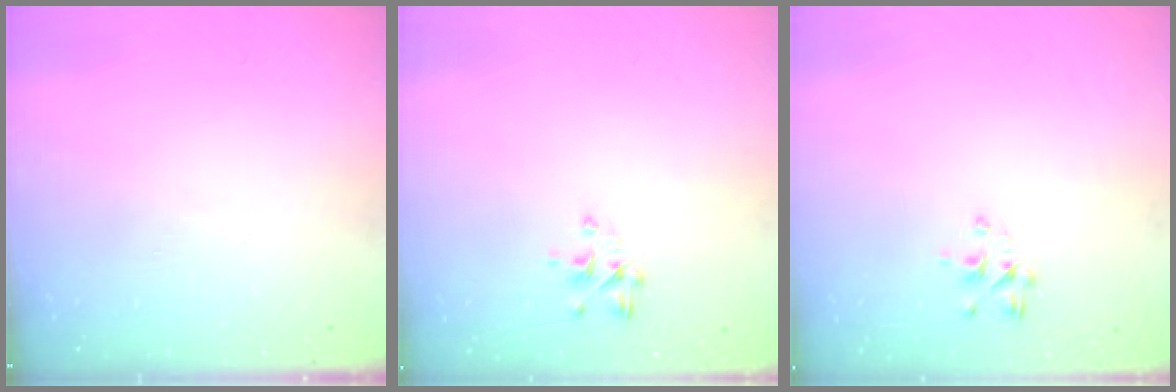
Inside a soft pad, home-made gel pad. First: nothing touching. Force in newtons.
{"total": 2.3, "press": 2.1, "slide": 1.0}
{"total": 2.2, "press": 2.1, "slide": 0.8}